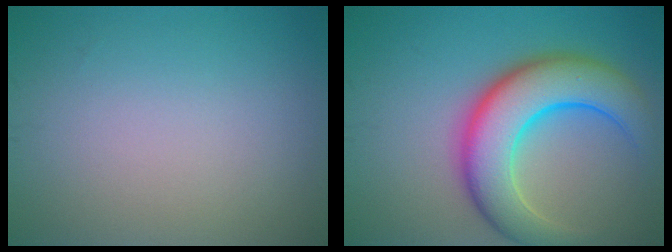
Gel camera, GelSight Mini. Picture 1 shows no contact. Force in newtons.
{"total": 9.0, "press": 9.0, "slide": 0.1}